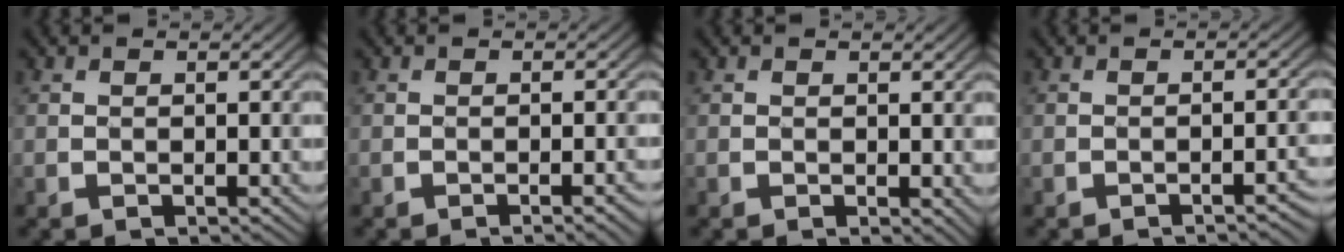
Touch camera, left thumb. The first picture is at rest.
{"total": 2.1, "force": [-1.0, 0.4, 1.8], "torque": [-0.019, 0.010, -0.020]}
{"total": 0.5, "force": [0.2, 0.2, 0.4], "torque": [-0.009, -0.003, 0.005]}
{"total": 3.0, "force": [-1.7, 0.7, 2.4], "torque": [-0.023, 0.011, -0.029]}